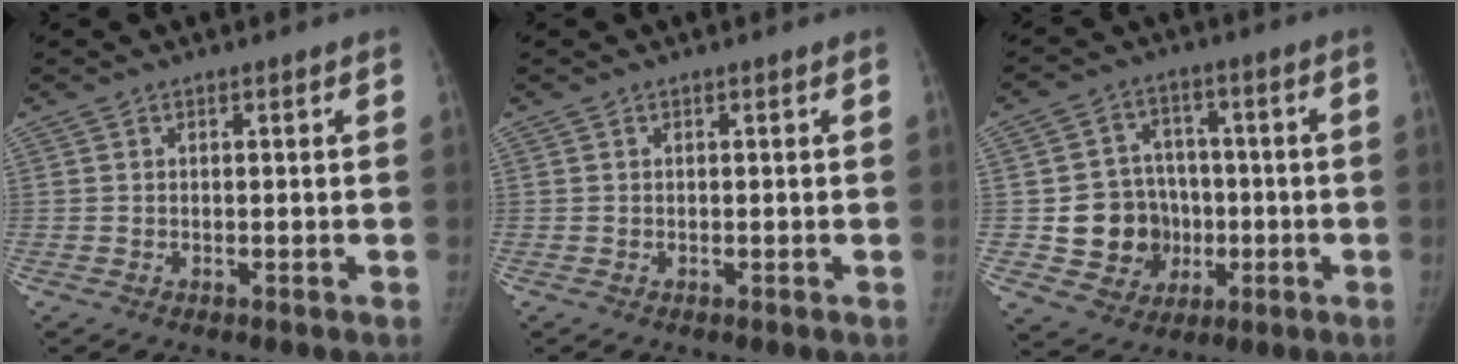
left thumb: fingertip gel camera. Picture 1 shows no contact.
{"total": 0.0}
{"total": 11.9, "force": [-1.5, 10.8, 4.8], "torque": [-0.028, 0.016, -0.014]}